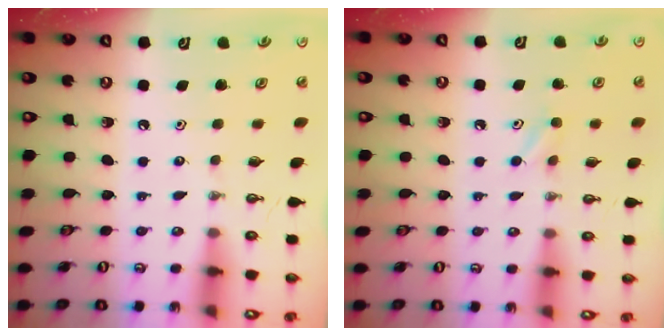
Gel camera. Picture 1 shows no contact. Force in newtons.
{"total": 3.8, "press": 3.7, "slide": 0.5}